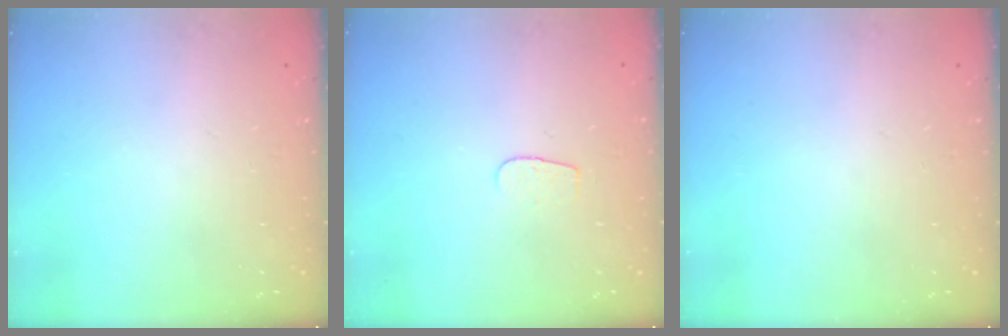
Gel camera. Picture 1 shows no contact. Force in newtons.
{"total": 3.7, "press": 3.7, "slide": 0.4}
{"total": 0.0}